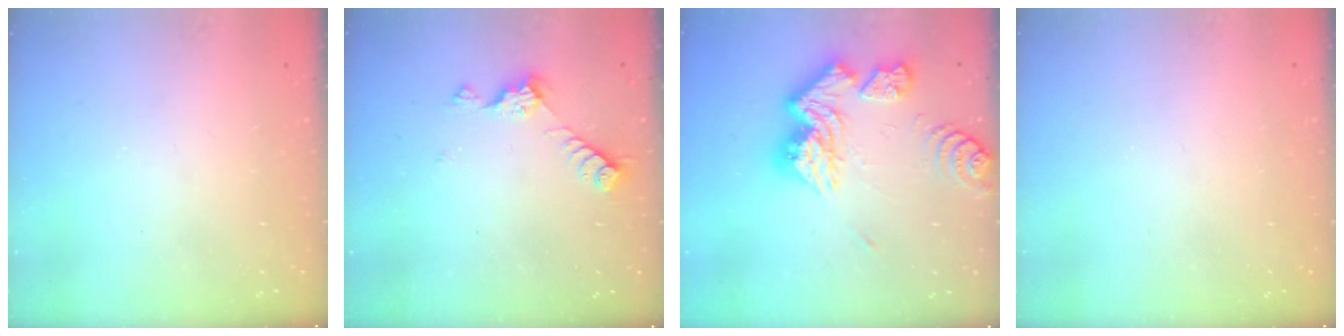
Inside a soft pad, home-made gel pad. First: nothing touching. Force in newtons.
{"total": 6.6, "press": 6.6, "slide": 0.6}
{"total": 16.8, "press": 16.7, "slide": 1.7}
{"total": 0.0}